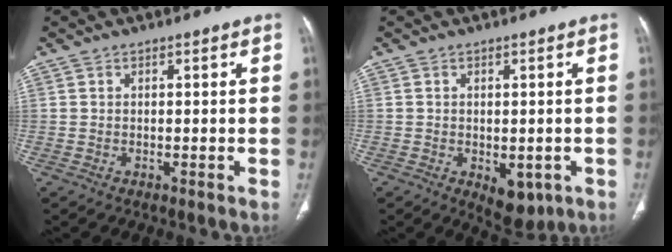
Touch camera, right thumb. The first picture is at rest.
{"total": 5.8, "force": [-1.8, 3.4, 4.3], "torque": [-0.039, -0.004, -0.009]}